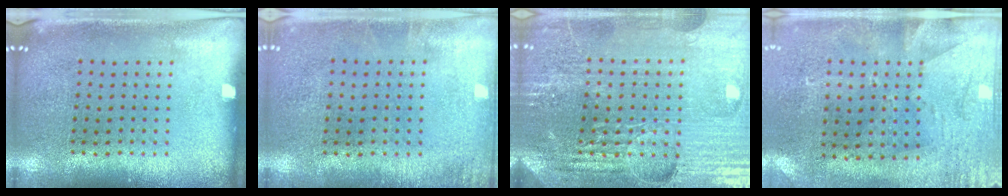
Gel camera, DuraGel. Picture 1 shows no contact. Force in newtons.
{"total": 0.8, "press": 0.8, "slide": 0.1}
{"total": 5.3, "press": 4.8, "slide": 2.1}
{"total": 2.8, "press": 2.3, "slide": 1.6}